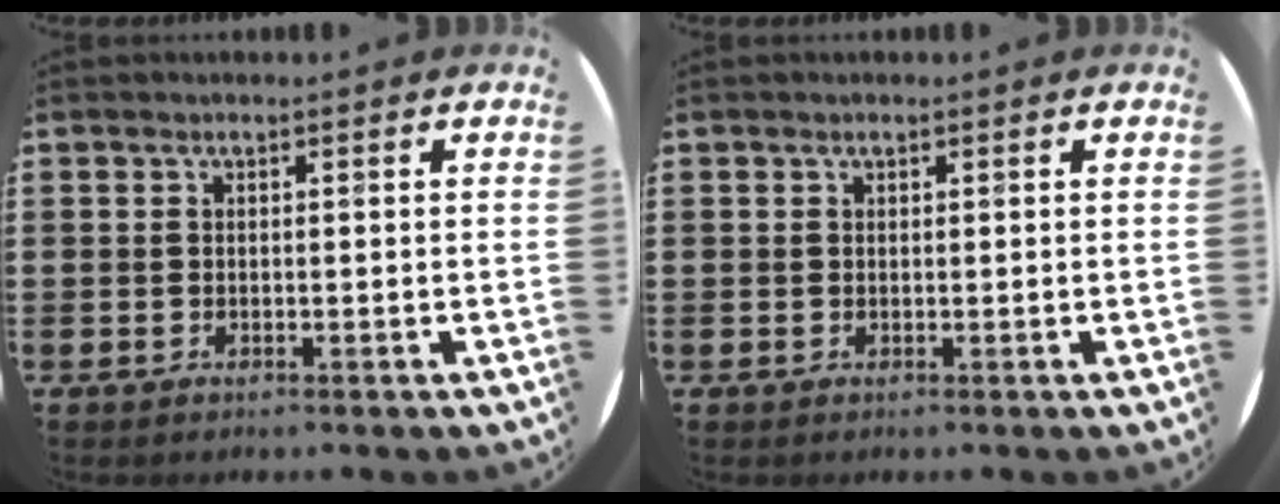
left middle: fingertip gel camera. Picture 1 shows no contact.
{"total": 0.0}